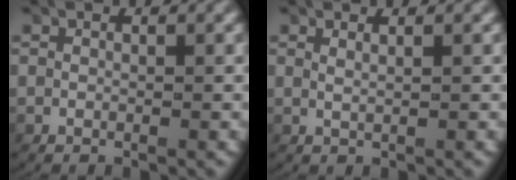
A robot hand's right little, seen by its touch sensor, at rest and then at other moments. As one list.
[{"total": 1.0, "force": [0.6, -0.5, 0.6], "torque": [-0.019, -0.005, 0.017]}]